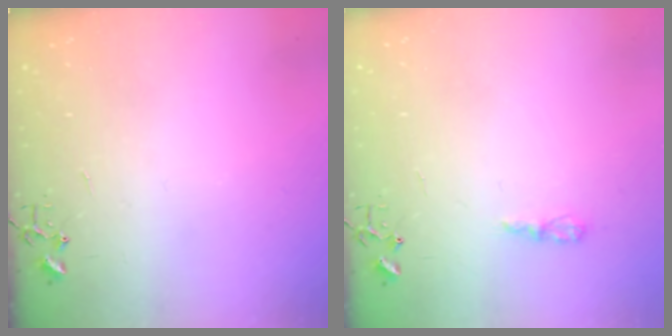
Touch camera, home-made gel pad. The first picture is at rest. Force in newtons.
{"total": 5.0, "press": 4.9, "slide": 0.6}